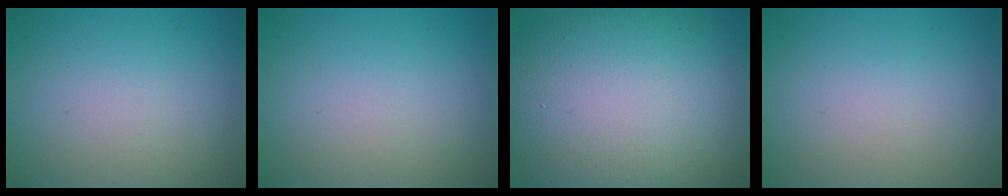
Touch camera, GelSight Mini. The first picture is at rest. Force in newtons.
{"total": 0.0}
{"total": 15.8, "press": 15.8, "slide": 0.6}
{"total": 0.0}